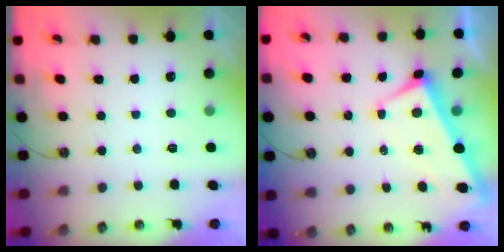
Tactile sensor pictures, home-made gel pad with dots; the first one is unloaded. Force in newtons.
{"total": 2.5, "press": 2.3, "slide": 0.9}